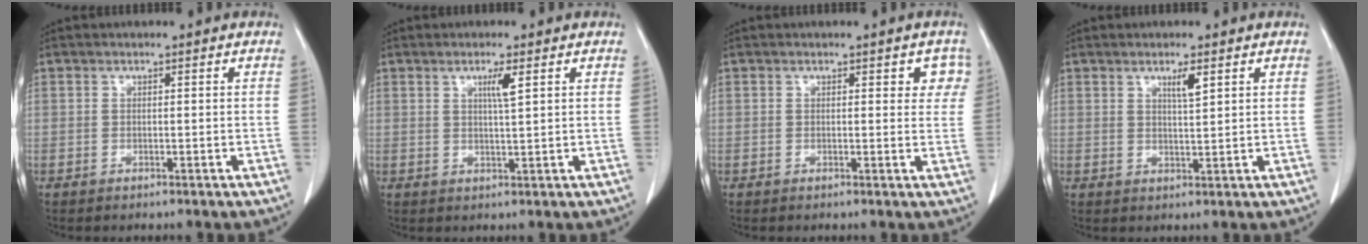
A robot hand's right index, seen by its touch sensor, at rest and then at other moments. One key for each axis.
{"total": 2.8, "fx": 1.3, "fy": -0.2, "fz": 2.5, "tx": -0.046, "ty": -0.005, "tz": 0.022}
{"total": 3.1, "fx": 1.4, "fy": 1.8, "fz": 2.2, "tx": -0.007, "ty": 0.005, "tz": 0.009}
{"total": 2.7, "fx": 1.5, "fy": 0.1, "fz": 2.2, "tx": -0.041, "ty": -0.005, "tz": 0.027}